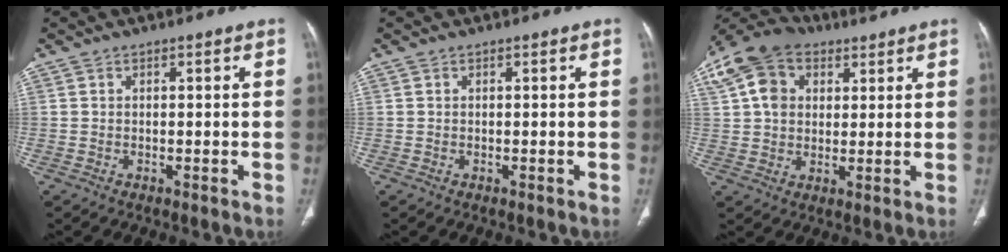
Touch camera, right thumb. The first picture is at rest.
{"total": 0.0}
{"total": 12.1, "force": [4.8, 8.6, 7.0], "torque": [-0.132, 0.012, 0.085]}